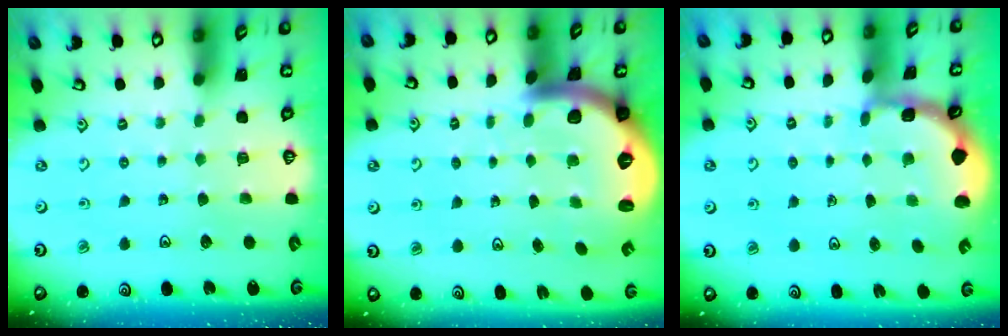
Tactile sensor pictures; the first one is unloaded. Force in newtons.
{"total": 5.5, "press": 5.5, "slide": 0.8}
{"total": 1.8, "press": 1.8, "slide": 0.2}